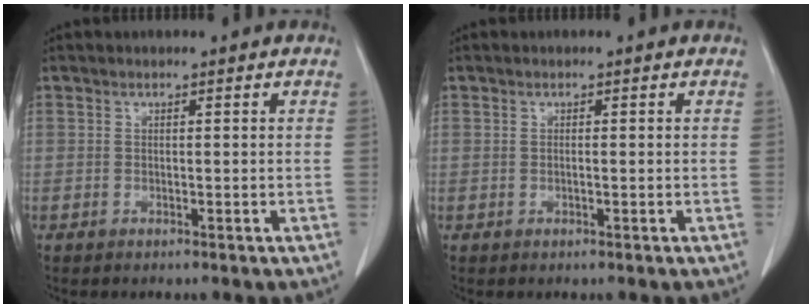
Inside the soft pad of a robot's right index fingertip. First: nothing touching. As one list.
[{"total": 0.7, "force": [-0.1, 0.3, 0.6], "torque": [-0.018, 0.001, 0.001]}]